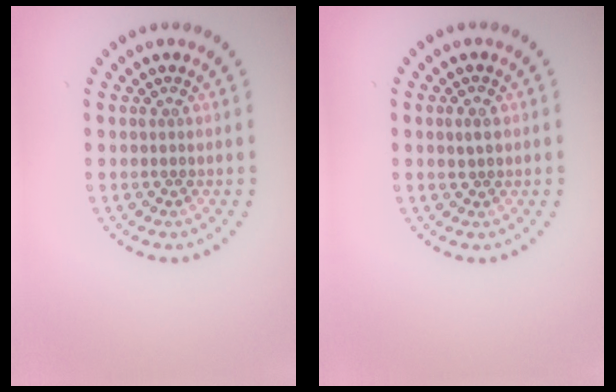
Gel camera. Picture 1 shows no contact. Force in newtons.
{"total": 1.3, "press": 1.3, "slide": 0.4}